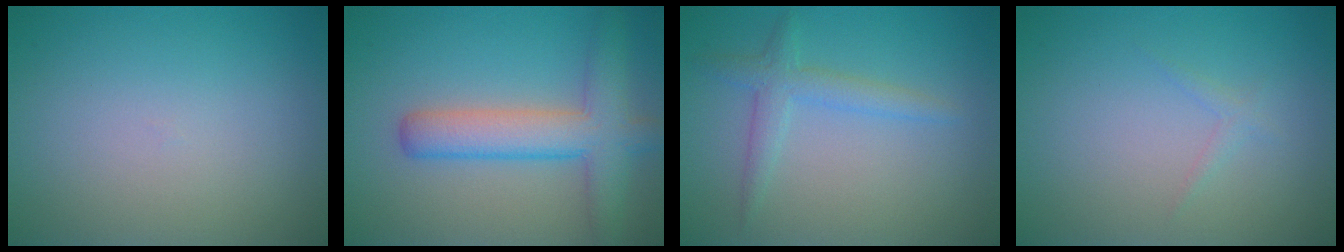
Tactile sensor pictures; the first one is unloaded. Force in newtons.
{"total": 5.6, "press": 5.6, "slide": 0.1}
{"total": 2.3, "press": 2.3, "slide": 0.1}
{"total": 0.7, "press": 0.7, "slide": 0.0}